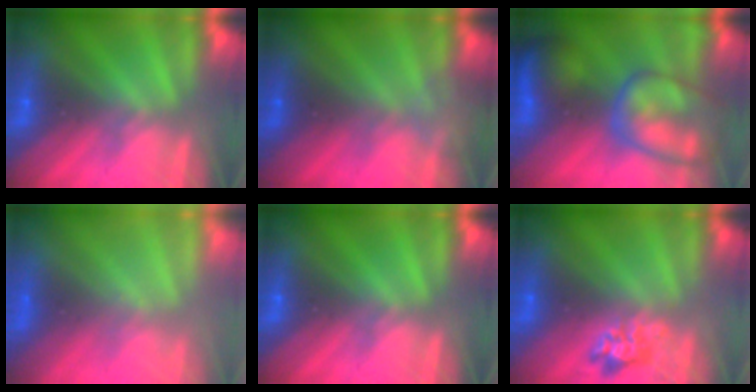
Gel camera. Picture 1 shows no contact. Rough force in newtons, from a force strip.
{"total": 2.3}
{"total": 6.7}
{"total": 8.6}
{"total": 0.0}
{"total": 2.3}